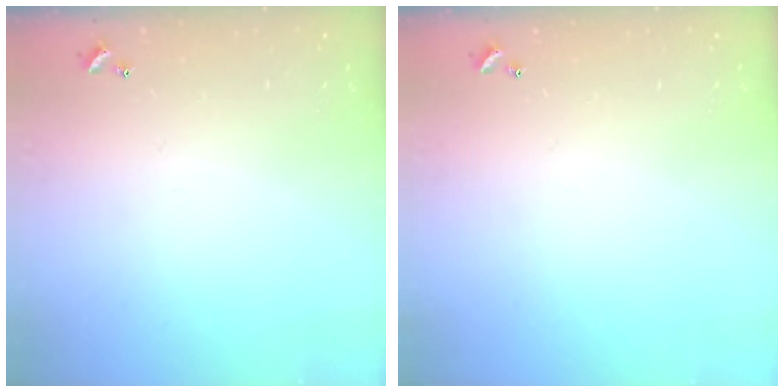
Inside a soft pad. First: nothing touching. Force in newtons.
{"total": 0.0}